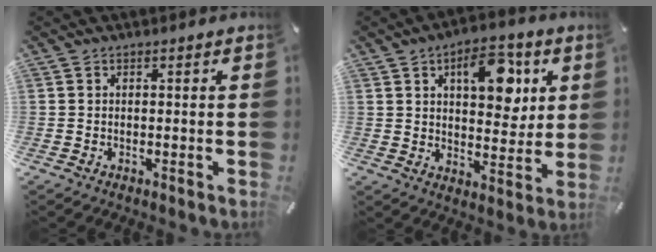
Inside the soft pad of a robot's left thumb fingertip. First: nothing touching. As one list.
[{"total": 13.1, "force": [5.3, 7.4, 9.4], "torque": [-0.113, -0.017, 0.084]}]